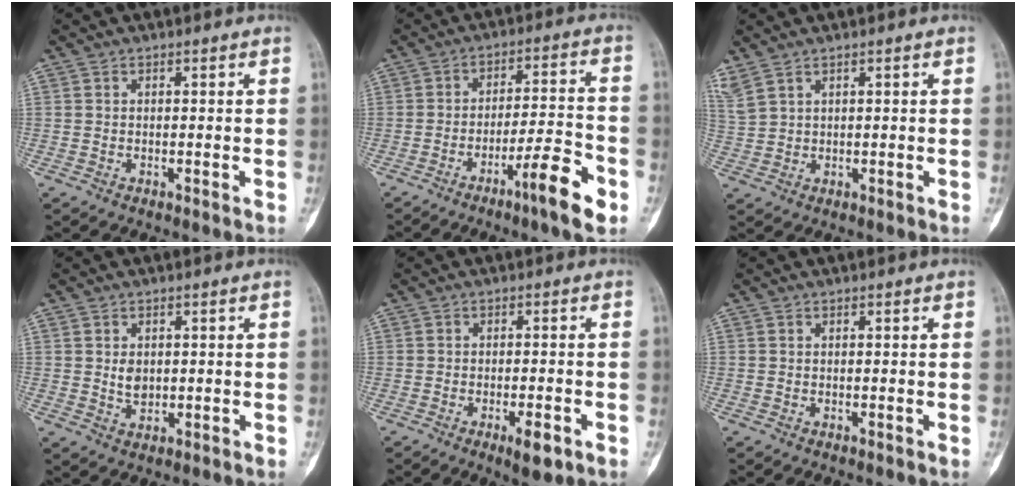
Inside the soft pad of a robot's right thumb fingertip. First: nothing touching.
{"total": 10.5, "force": [-5.6, 1.3, 8.8], "torque": [-0.135, 0.031, -0.090]}
{"total": 4.6, "force": [3.4, 1.8, 2.5], "torque": [-0.069, 0.000, 0.086]}
{"total": 3.0, "force": [0.4, 2.2, 2.0], "torque": [-0.026, -0.006, 0.014]}
{"total": 4.7, "force": [-2.3, 1.3, 3.9], "torque": [-0.058, 0.005, -0.029]}
{"total": 0.0}